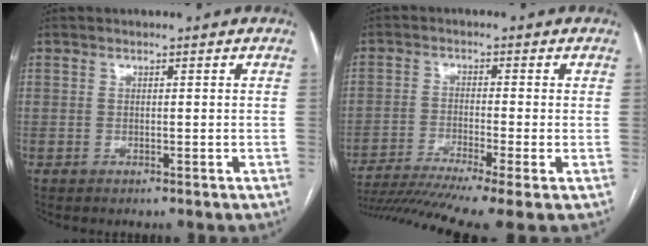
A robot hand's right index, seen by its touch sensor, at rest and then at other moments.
{"total": 12.4, "force": [-9.3, -0.9, 8.1], "torque": [-0.138, -0.024, -0.151]}